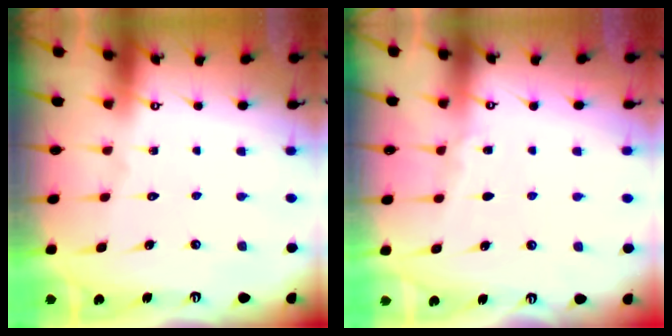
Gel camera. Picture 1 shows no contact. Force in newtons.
{"total": 3.0, "press": 3.0, "slide": 0.3}